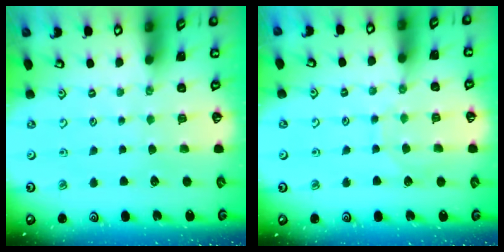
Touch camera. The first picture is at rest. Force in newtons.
{"total": 6.3, "press": 6.3, "slide": 0.1}